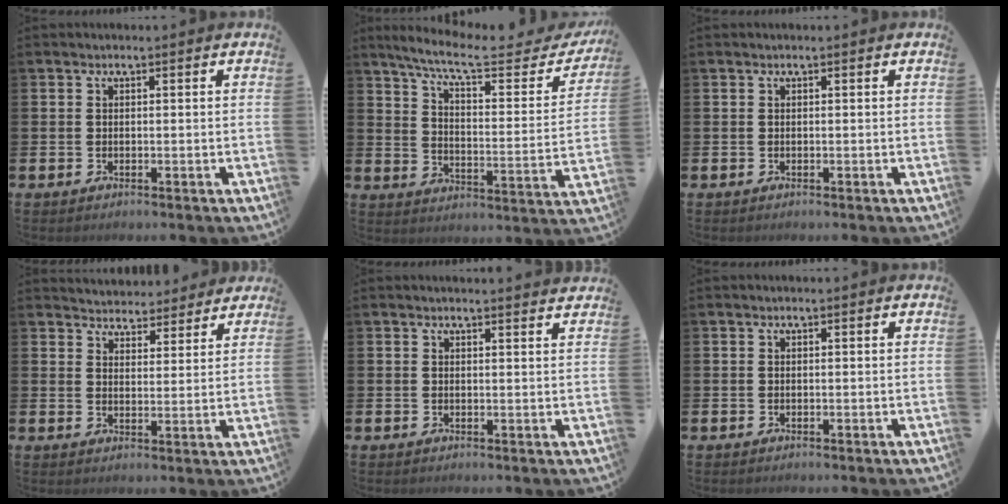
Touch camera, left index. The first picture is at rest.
{"total": 8.9, "force": [7.6, 1.5, 4.4], "torque": [-0.111, -0.043, 0.124]}
{"total": 0.0}
{"total": 4.2, "force": [4.1, 1.0, -0.5], "torque": [-0.005, -0.029, 0.071]}
{"total": 1.4, "force": [1.4, -0.1, 0.1], "torque": [0.010, -0.011, 0.023]}
{"total": 0.0}